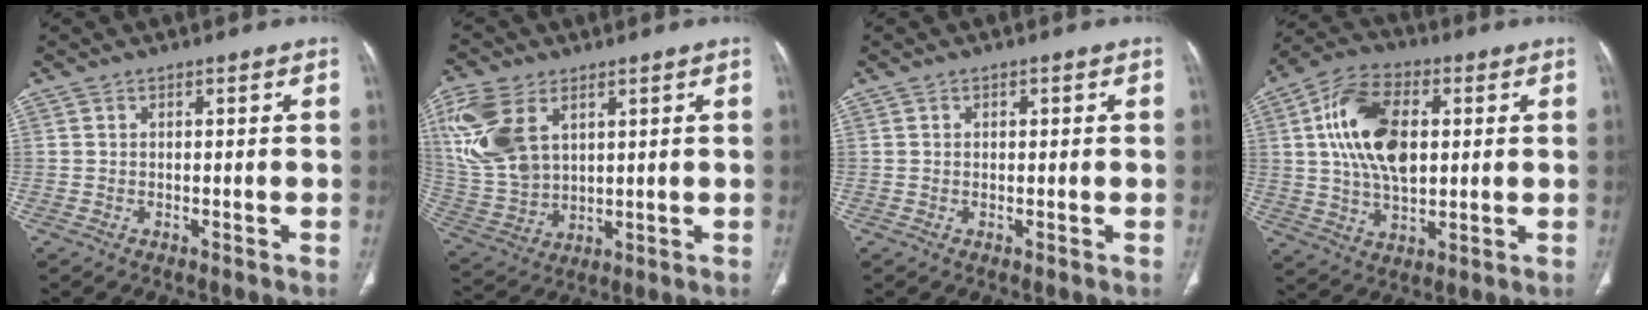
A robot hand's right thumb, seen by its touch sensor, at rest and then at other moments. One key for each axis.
{"total": 15.3, "fx": 6.1, "fy": 9.5, "fz": 10.4, "tx": -0.225, "ty": -0.013, "tz": 0.136}
{"total": 0.5, "fx": 0.1, "fy": 0.4, "fz": 0.4, "tx": -0.002, "ty": 0.000, "tz": 0.000}
{"total": 16.1, "fx": 3.0, "fy": 9.4, "fz": 12.8, "tx": -0.224, "ty": 0.006, "tz": 0.053}